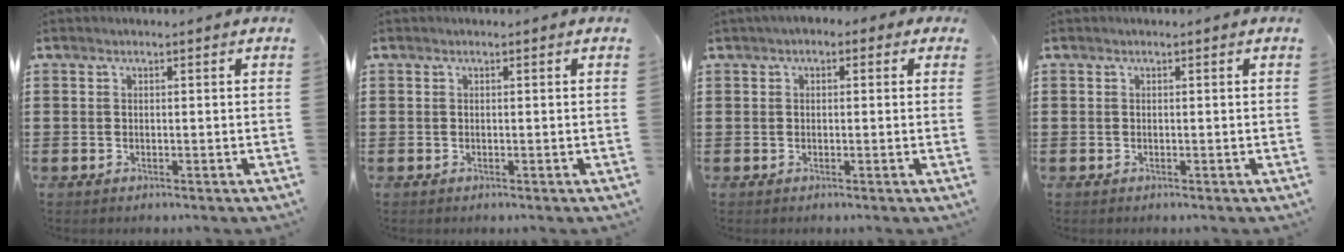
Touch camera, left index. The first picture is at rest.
{"total": 0.0}
{"total": 1.5, "force": [0.1, 1.1, 1.0], "torque": [-0.022, 0.009, -0.001]}
{"total": 0.0}